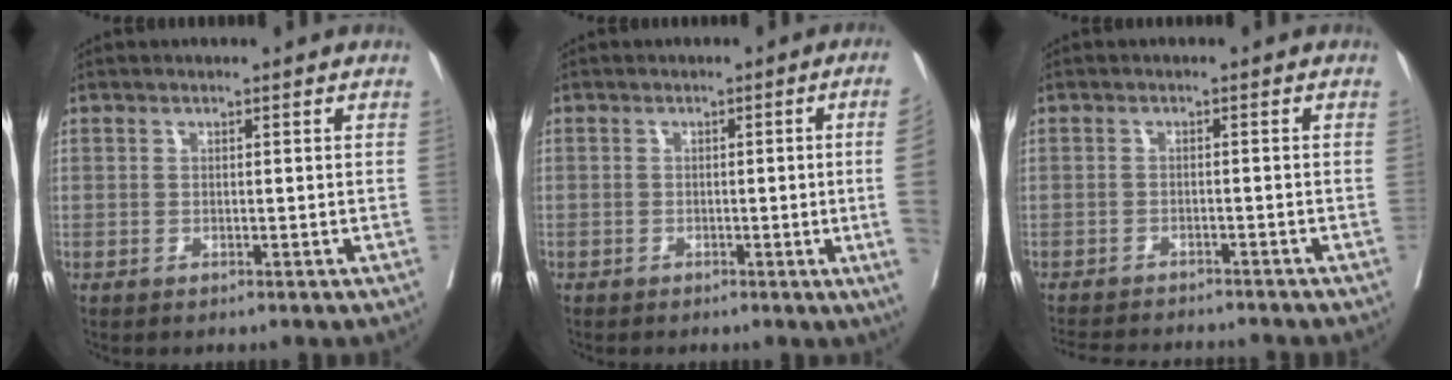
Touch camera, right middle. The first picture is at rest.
{"total": 6.0, "force": [-1.0, -1.9, 5.6], "torque": [-0.055, -0.012, -0.016]}
{"total": 10.3, "force": [-9.7, 1.3, 3.1], "torque": [-0.048, -0.008, -0.131]}